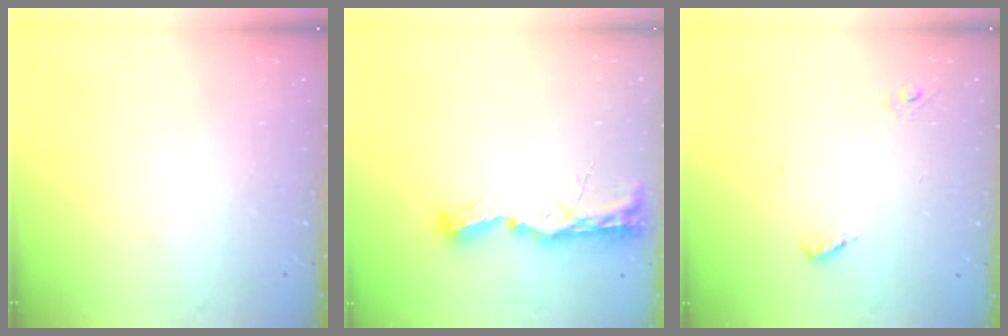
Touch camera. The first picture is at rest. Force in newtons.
{"total": 7.7, "press": 7.7, "slide": 0.5}
{"total": 4.6, "press": 4.6, "slide": 0.4}